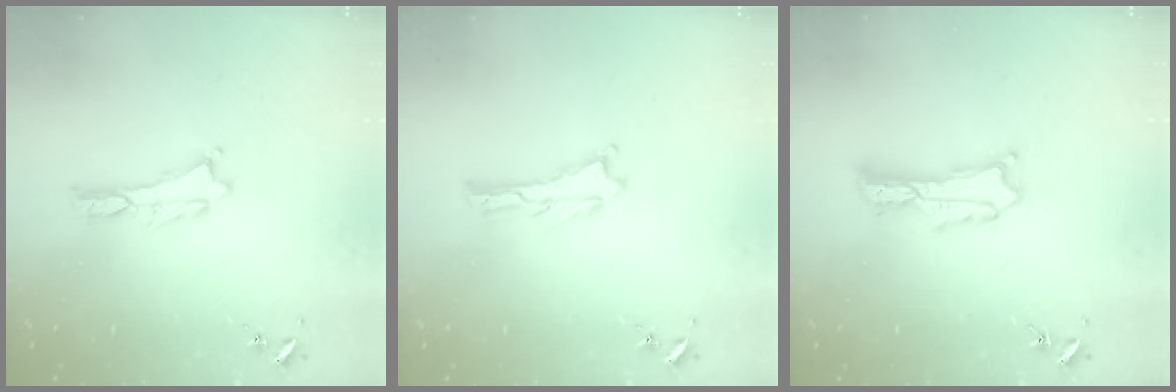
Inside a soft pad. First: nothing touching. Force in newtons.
{"total": 0.0}
{"total": 2.7, "press": 2.7, "slide": 0.3}